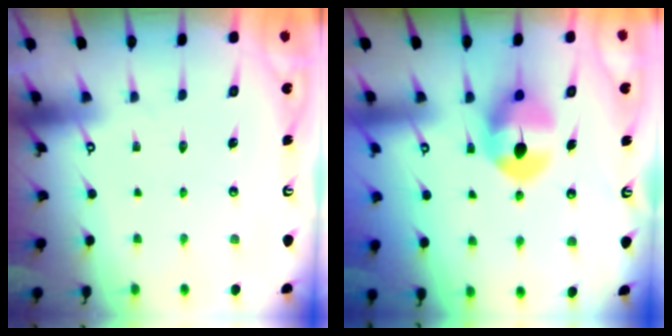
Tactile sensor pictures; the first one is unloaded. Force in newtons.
{"total": 9.1, "press": 9.0, "slide": 1.0}